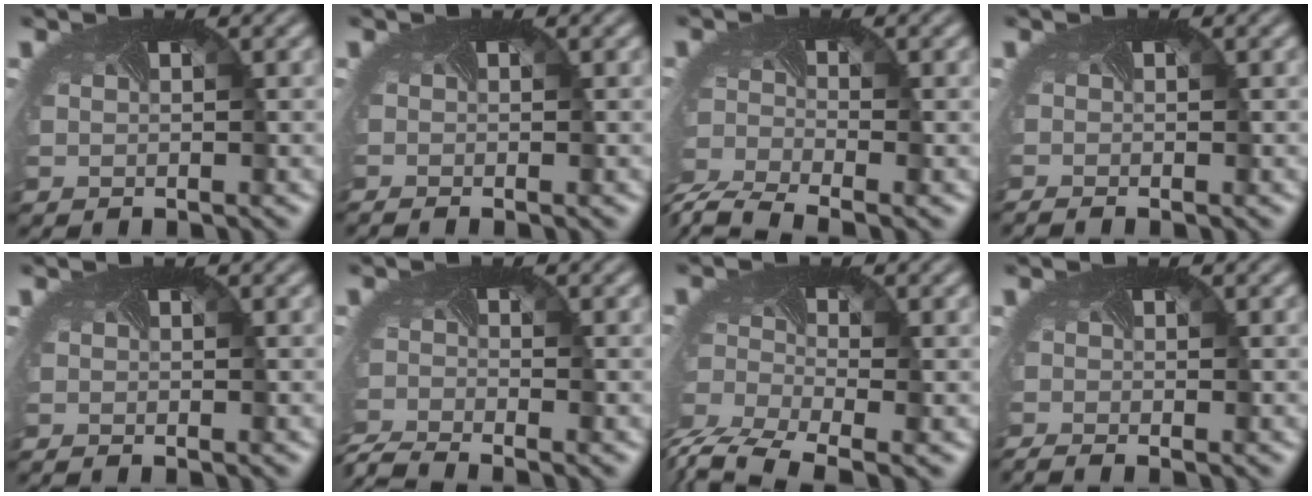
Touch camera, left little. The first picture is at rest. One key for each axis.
{"total": 1.1, "fx": -0.8, "fy": 0.1, "fz": 0.8, "tx": -0.009, "ty": -0.010, "tz": -0.011}
{"total": 5.8, "fx": -5.0, "fy": 1.8, "fz": 2.3, "tx": -0.060, "ty": -0.041, "tz": -0.082}
{"total": 1.4, "fx": -1.0, "fy": 0.2, "fz": 1.0, "tx": -0.013, "ty": -0.011, "tz": -0.014}
{"total": 0.7, "fx": -0.5, "fy": 0.0, "fz": 0.6, "tx": -0.006, "ty": -0.008, "tz": -0.007}
{"total": 4.3, "fx": -4.0, "fy": 0.4, "fz": 1.3, "tx": -0.031, "ty": -0.029, "tz": -0.084}
{"total": 7.0, "fx": -5.7, "fy": 2.2, "fz": 3.4, "tx": -0.092, "ty": -0.031, "tz": -0.112}
{"total": 2.4, "fx": -1.7, "fy": 0.6, "fz": 1.7, "tx": -0.026, "ty": -0.017, "tz": -0.027}